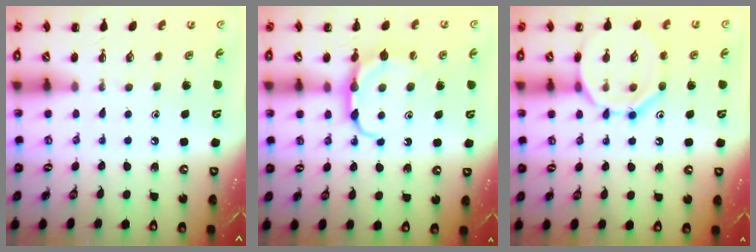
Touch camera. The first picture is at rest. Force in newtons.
{"total": 7.9, "press": 7.8, "slide": 1.0}
{"total": 12.4, "press": 12.3, "slide": 1.1}